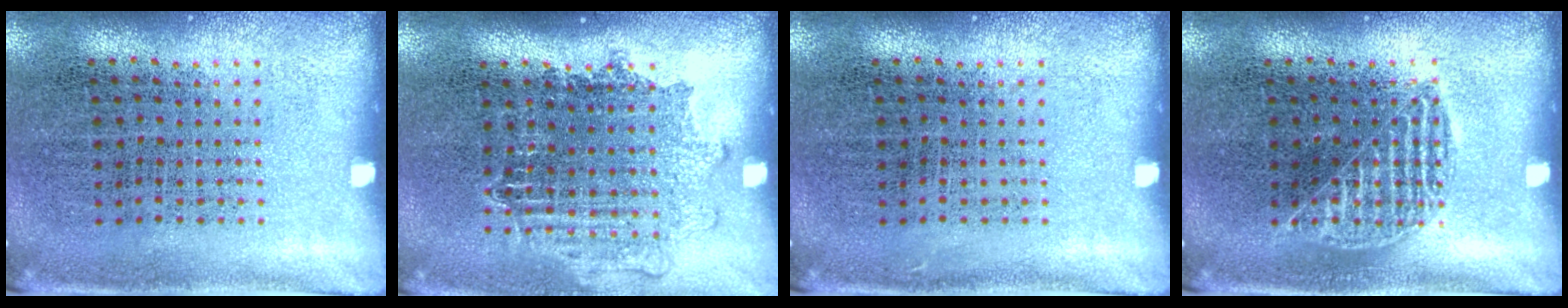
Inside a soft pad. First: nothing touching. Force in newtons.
{"total": 1.2, "press": 1.1, "slide": 0.6}
{"total": 0.0}
{"total": 1.2, "press": 1.2, "slide": 0.2}